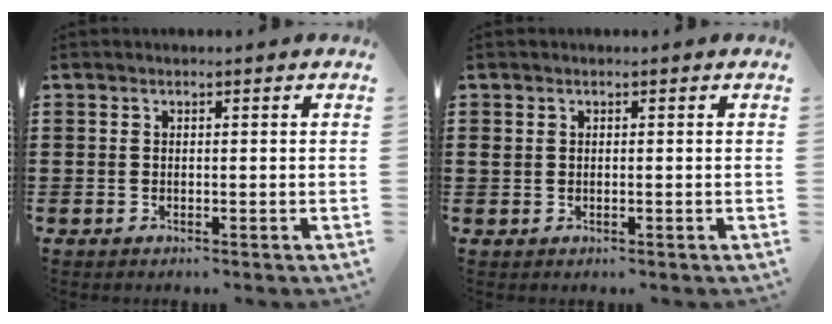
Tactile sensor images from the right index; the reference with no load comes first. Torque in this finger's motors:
{"motor_torque": [-0.17, 0.17, 0.00, 0.00]}